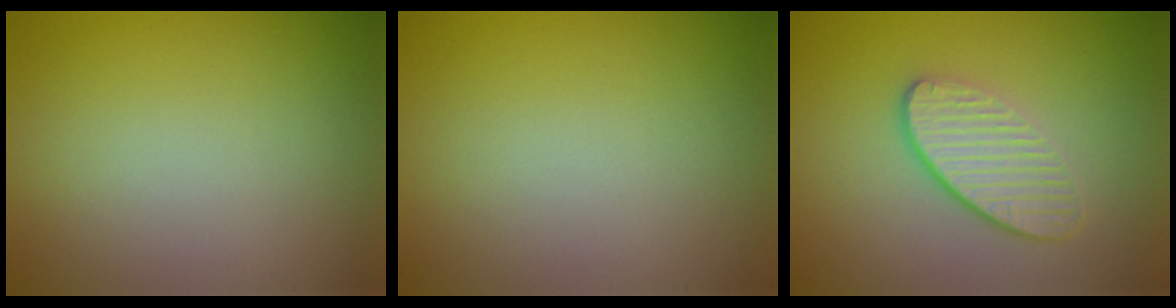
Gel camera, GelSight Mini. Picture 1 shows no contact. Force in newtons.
{"total": 0.0}
{"total": 3.8, "press": 2.8, "slide": 2.6}